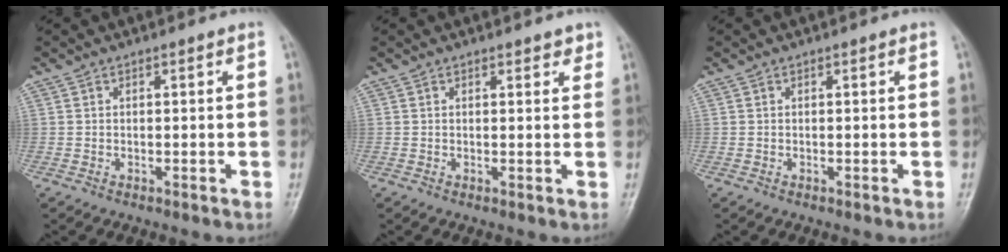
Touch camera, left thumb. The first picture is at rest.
{"total": 1.7, "force": [1.3, 0.8, 0.8], "torque": [-0.001, -0.007, 0.012]}
{"total": 0.0}